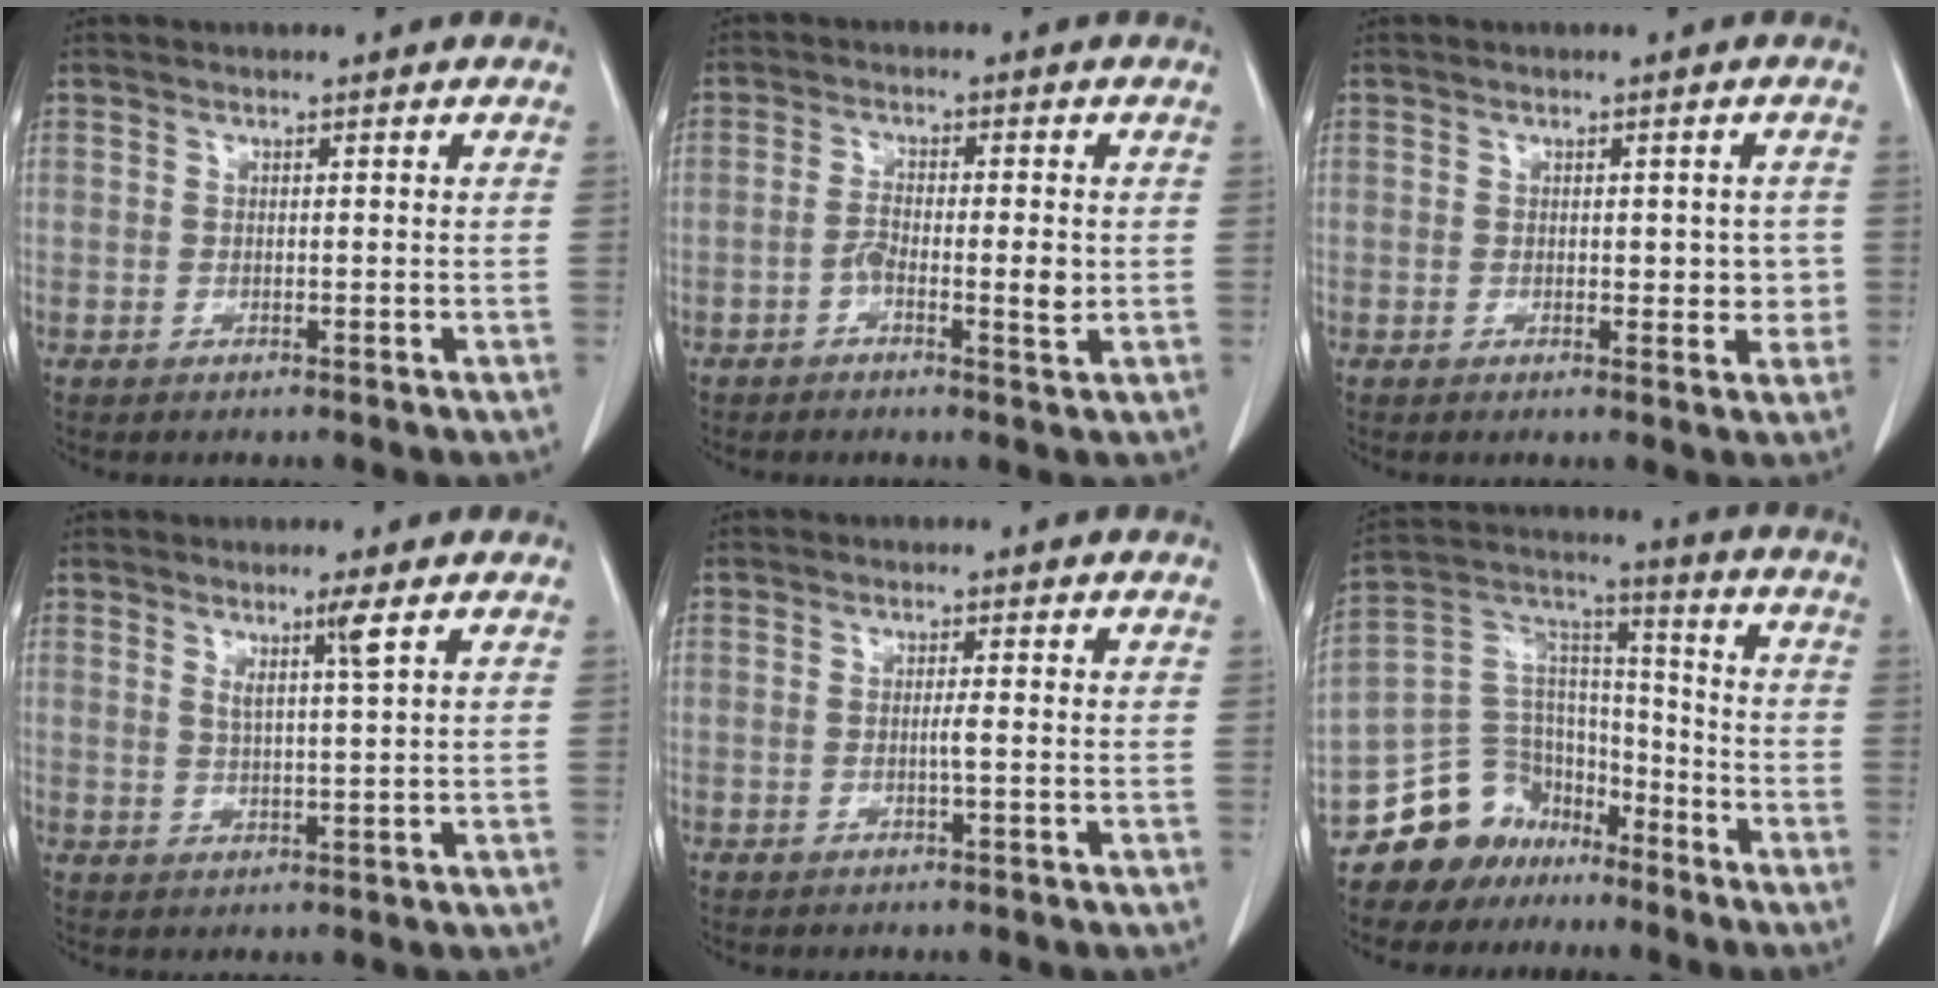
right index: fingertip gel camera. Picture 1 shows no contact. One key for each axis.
{"total": 4.3, "fx": -0.9, "fy": 1.2, "fz": 4.0, "tx": -0.070, "ty": 0.003, "tz": -0.014}
{"total": 3.8, "fx": -0.1, "fy": 2.1, "fz": 3.1, "tx": -0.028, "ty": 0.004, "tz": 0.005}
{"total": 3.1, "fx": 1.6, "fy": -0.8, "fz": 2.5, "tx": -0.049, "ty": -0.009, "tz": 0.033}
{"total": 1.0, "fx": -0.2, "fy": -0.3, "fz": 1.0, "tx": -0.016, "ty": 0.001, "tz": -0.004}
{"total": 12.6, "fx": -9.3, "fy": 8.4, "fz": 1.9, "tx": -0.042, "ty": 0.086, "tz": -0.161}